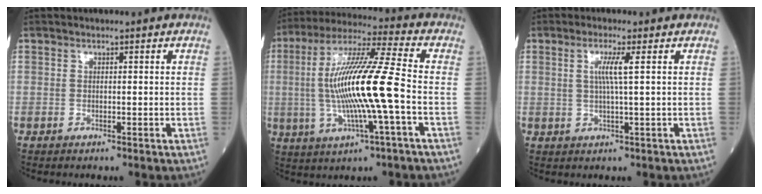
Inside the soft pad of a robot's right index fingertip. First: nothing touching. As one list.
[{"total": 16.0, "force": [-1.6, 0.3, 16.0], "torque": [-0.312, 0.007, -0.035]}, {"total": 3.5, "force": [0.8, -0.6, 3.4], "torque": [-0.067, -0.001, 0.013]}]